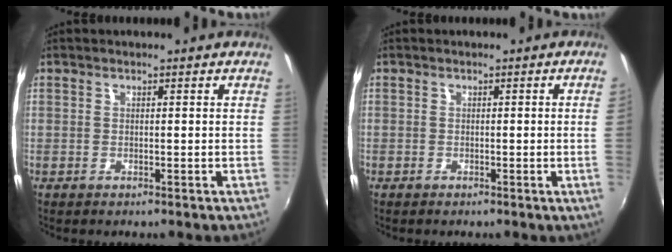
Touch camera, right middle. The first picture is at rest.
{"total": 1.7, "force": [-0.1, -1.0, 1.3], "torque": [-0.017, -0.011, 0.001]}